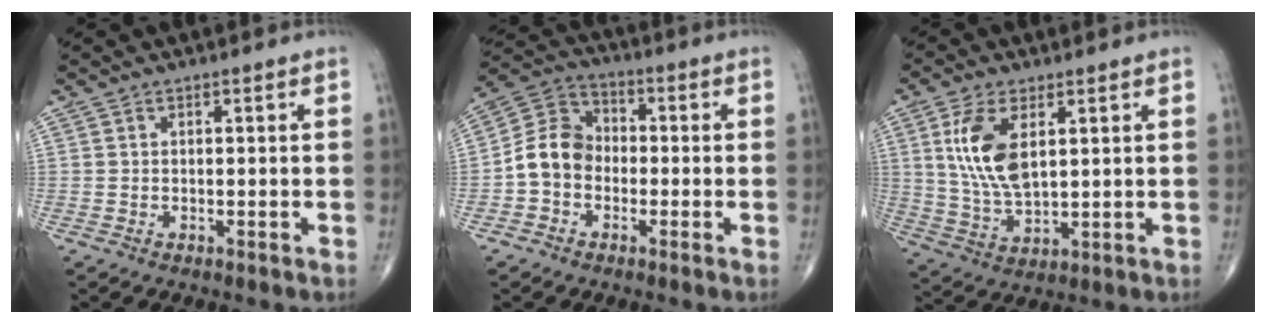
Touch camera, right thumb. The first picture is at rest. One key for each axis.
{"total": 8.9, "fx": -1.8, "fy": 7.3, "fz": 4.8, "tx": -0.073, "ty": 0.038, "tz": -0.051}
{"total": 11.1, "fx": 3.3, "fy": 5.4, "fz": 9.1, "tx": -0.183, "ty": -0.015, "tz": 0.071}